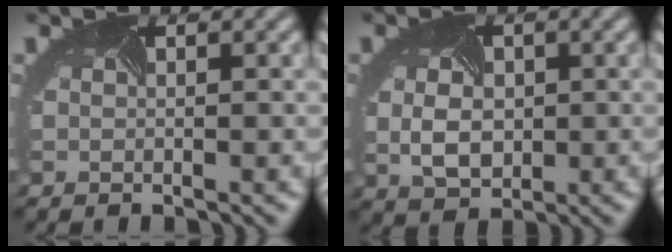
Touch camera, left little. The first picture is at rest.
{"total": 3.7, "force": [-0.1, 2.8, 2.5], "torque": [-0.053, -0.004, 0.005]}